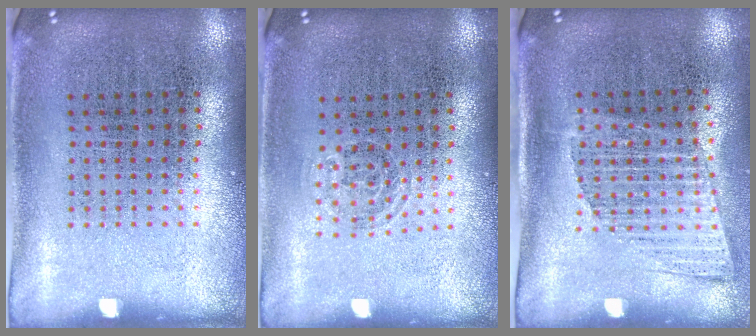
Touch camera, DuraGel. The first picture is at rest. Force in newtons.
{"total": 0.7, "press": 0.5, "slide": 0.5}
{"total": 1.4, "press": 1.1, "slide": 0.9}